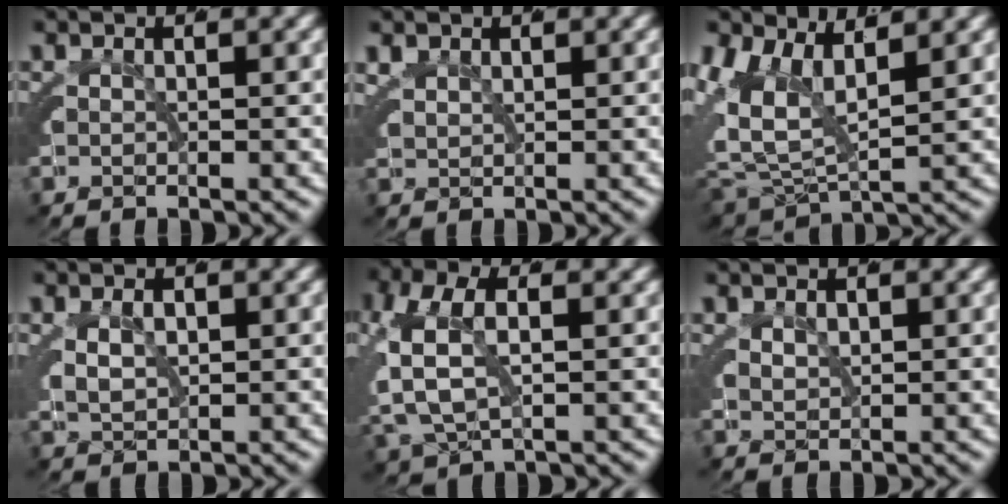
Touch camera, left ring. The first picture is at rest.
{"total": 3.0, "force": [1.2, 2.5, 0.9], "torque": [-0.036, -0.010, 0.022]}
{"total": 7.5, "force": [1.3, 5.9, 4.4], "torque": [-0.111, -0.006, 0.014]}
{"total": 2.4, "force": [-0.1, 2.2, 1.0], "torque": [-0.029, -0.008, -0.002]}
{"total": 4.2, "force": [-0.4, 3.2, 2.7], "torque": [-0.095, -0.017, 0.002]}
{"total": 1.4, "force": [0.3, 1.3, 0.4], "torque": [-0.012, -0.007, 0.007]}